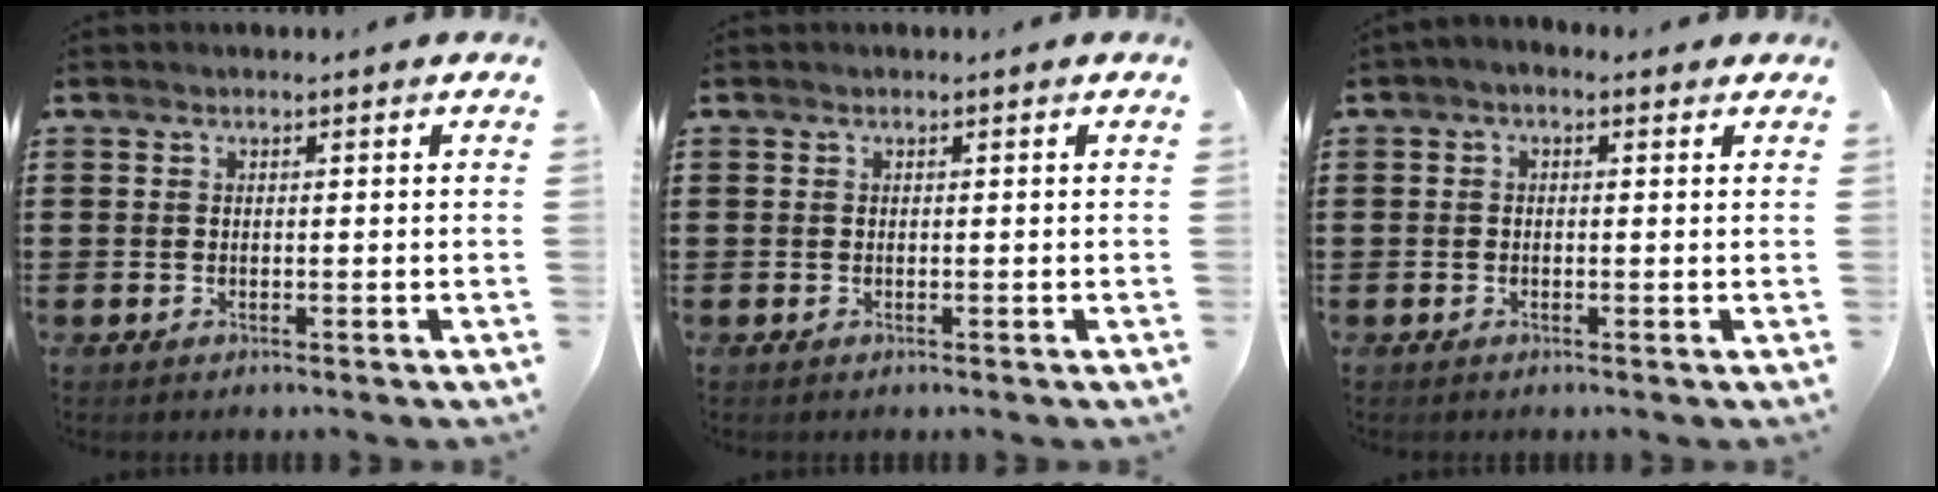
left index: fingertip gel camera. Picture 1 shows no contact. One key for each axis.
{"total": 0.0}
{"total": 1.0, "fx": -0.5, "fy": 0.5, "fz": 0.7, "tx": -0.013, "ty": 0.001, "tz": -0.010}